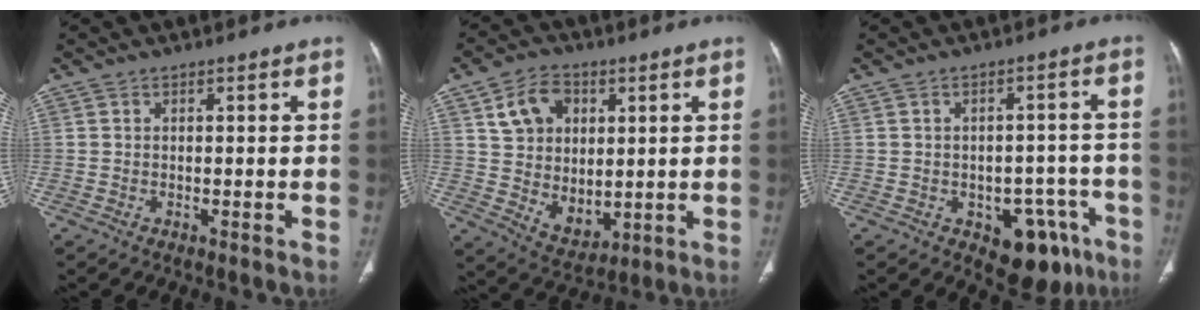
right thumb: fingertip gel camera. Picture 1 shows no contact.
{"total": 12.3, "force": [3.7, 9.5, 6.9], "torque": [-0.078, -0.020, 0.079]}
{"total": 10.9, "force": [-5.6, 6.6, 6.6], "torque": [-0.037, 0.035, -0.066]}